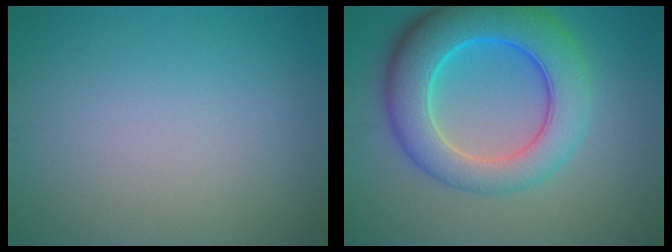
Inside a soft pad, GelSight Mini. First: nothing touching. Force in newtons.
{"total": 9.4, "press": 9.4, "slide": 0.4}